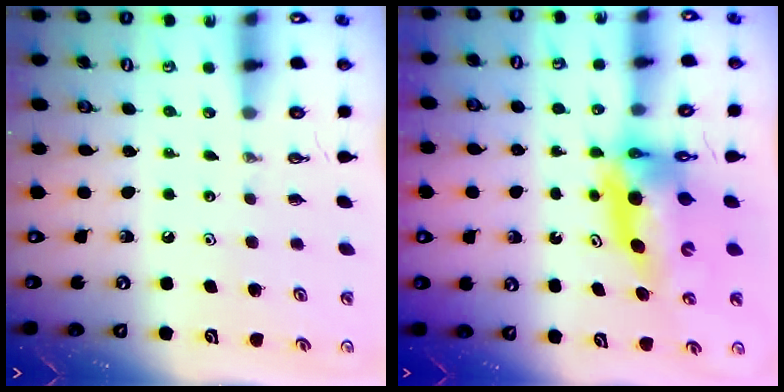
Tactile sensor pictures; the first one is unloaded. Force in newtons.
{"total": 12.1, "press": 12.1, "slide": 1.2}